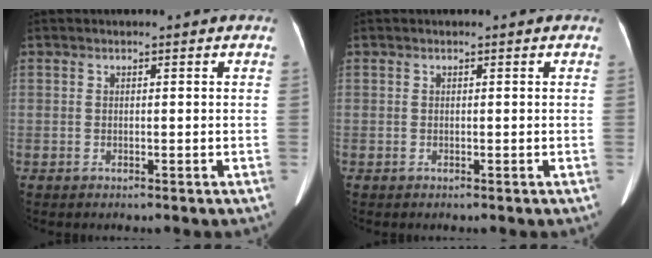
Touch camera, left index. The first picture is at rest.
{"total": 0.0}